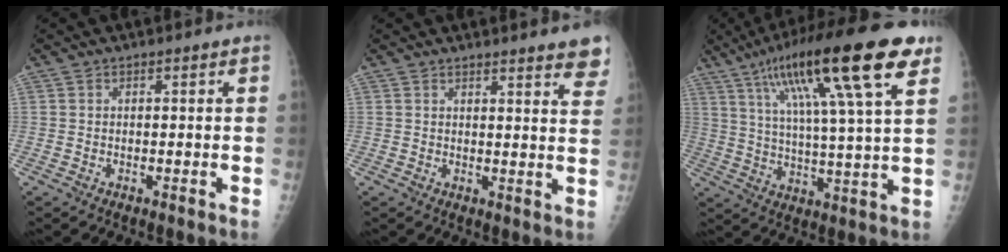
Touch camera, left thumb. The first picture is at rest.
{"total": 9.2, "force": [7.8, 1.4, 4.7], "torque": [-0.028, -0.035, 0.075]}
{"total": 23.3, "force": [11.7, 3.8, 19.7], "torque": [-0.321, -0.006, 0.190]}